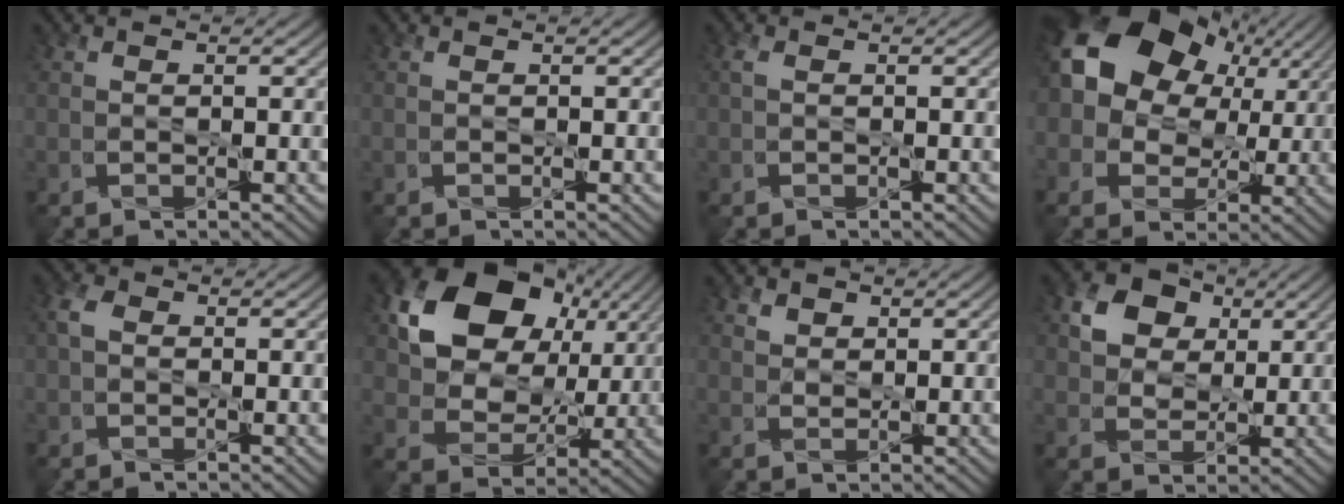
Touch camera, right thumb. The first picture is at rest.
{"total": 0.0}
{"total": 0.7, "force": [0.2, 0.2, 0.7], "torque": [-0.017, 0.002, 0.002]}
{"total": 15.3, "force": [4.8, 11.2, 9.3], "torque": [-0.181, 0.022, 0.086]}
{"total": 2.3, "force": [0.1, 1.7, 1.5], "torque": [-0.036, 0.002, -0.003]}
{"total": 15.4, "force": [6.4, 11.5, 8.1], "torque": [-0.166, 0.023, 0.128]}
{"total": 1.8, "force": [1.3, 1.2, 0.0], "torque": [0.000, 0.000, 0.024]}
{"total": 6.8, "force": [3.2, 5.3, 2.8], "torque": [-0.065, 0.005, 0.044]}